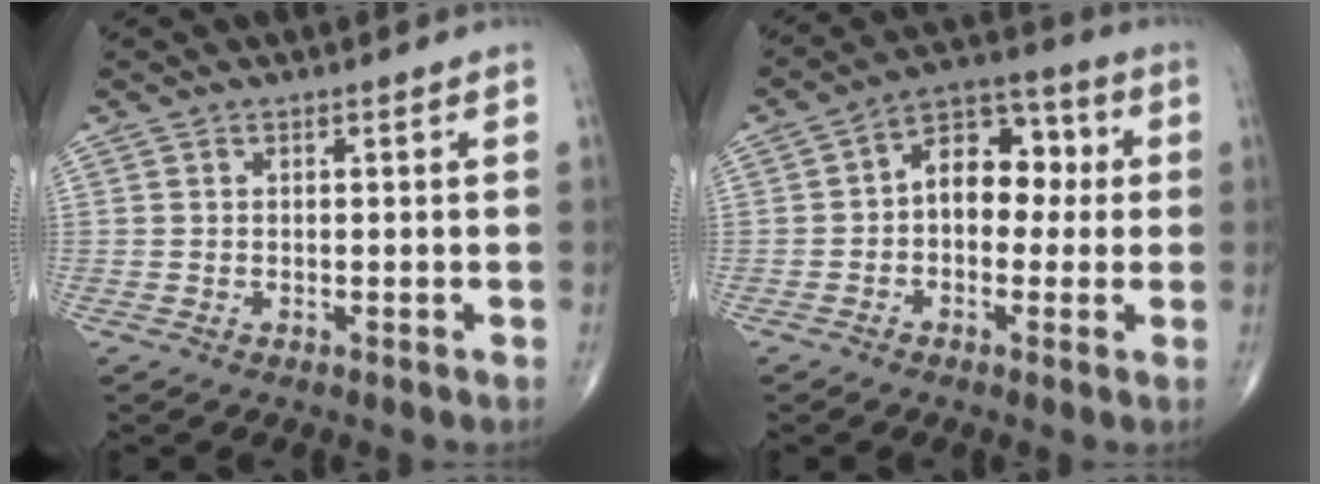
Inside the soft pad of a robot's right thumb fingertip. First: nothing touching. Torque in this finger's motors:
{"motor_torque": [-0.21, 0.13, 0.88, 0.06, 0.14]}